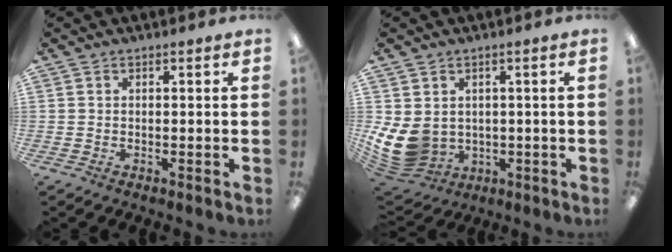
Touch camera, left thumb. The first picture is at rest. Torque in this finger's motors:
{"motor_torque": [-0.28, 0.95, 1.30, -0.41, 0.12]}